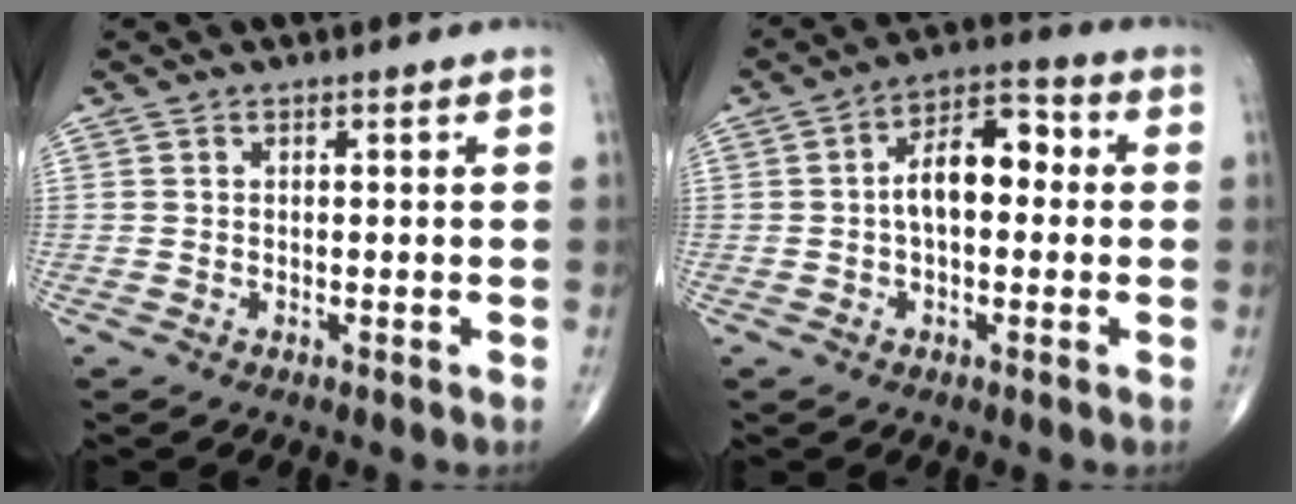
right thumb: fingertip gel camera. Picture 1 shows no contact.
{"total": 9.7, "force": [0.4, 5.4, 8.0], "torque": [-0.115, 0.032, -0.004]}